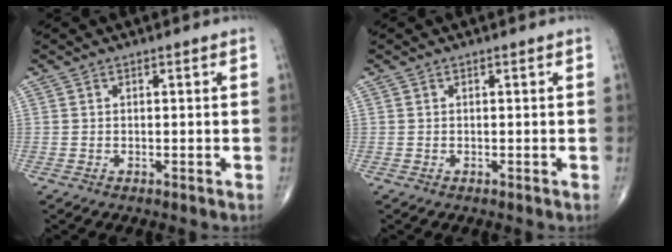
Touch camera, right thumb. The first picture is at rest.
{"total": 0.0}